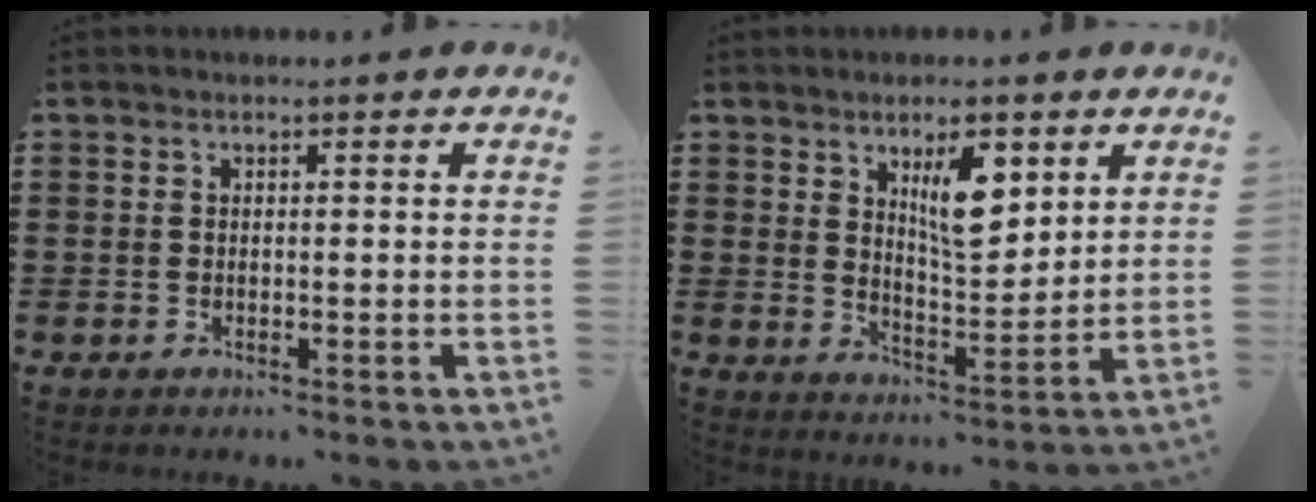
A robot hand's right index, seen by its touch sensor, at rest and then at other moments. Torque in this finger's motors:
{"motor_torque": [0.95, 0.27, 0.21, 0.08]}